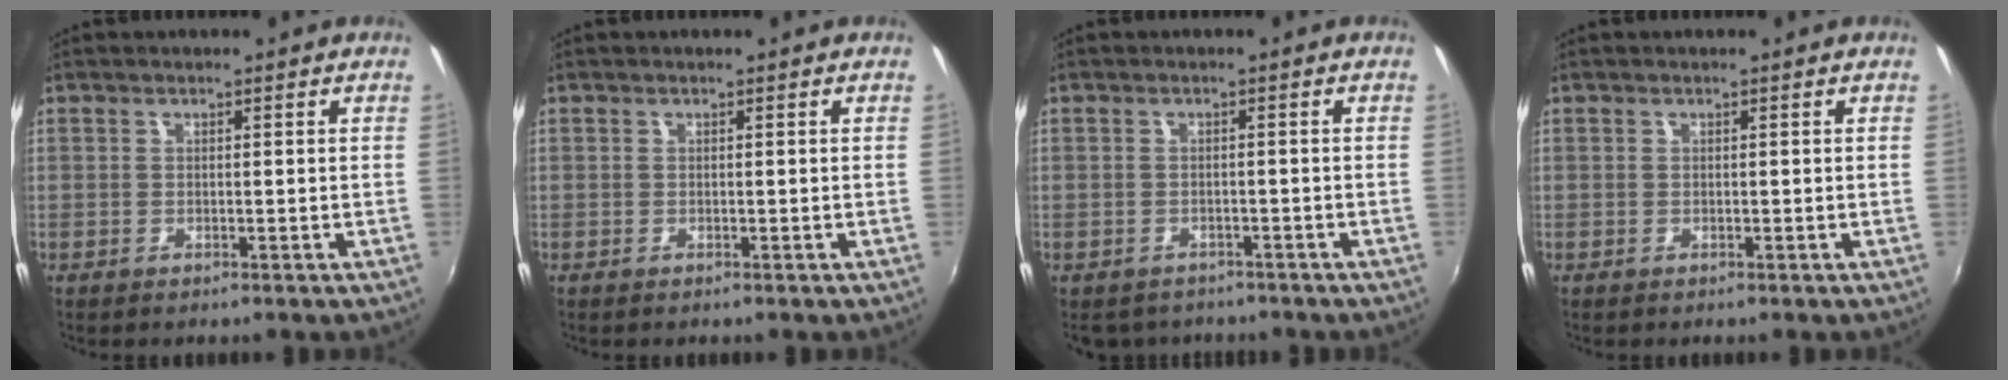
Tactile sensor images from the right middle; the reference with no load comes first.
{"total": 0.0}
{"total": 4.8, "force": [-4.0, 2.4, 1.2], "torque": [-0.031, -0.017, -0.056]}
{"total": 0.0}